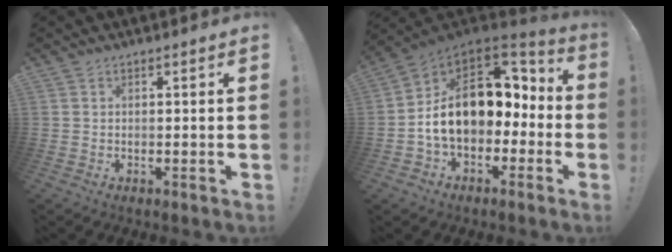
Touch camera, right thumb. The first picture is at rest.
{"total": 19.1, "force": [1.7, 13.0, 14.0], "torque": [-0.204, 0.004, 0.049]}